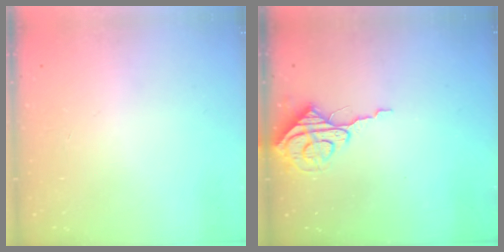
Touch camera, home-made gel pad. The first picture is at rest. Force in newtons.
{"total": 7.9, "press": 7.9, "slide": 0.6}